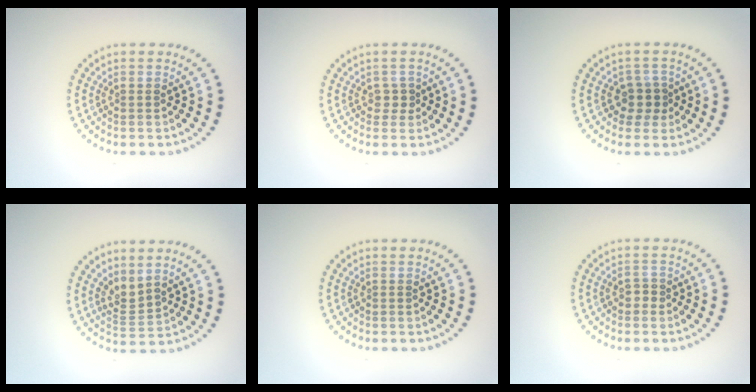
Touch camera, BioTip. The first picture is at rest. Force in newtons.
{"total": 1.1, "press": 0.9, "slide": 0.6}
{"total": 2.0, "press": 1.6, "slide": 1.1}
{"total": 2.2, "press": 1.5, "slide": 1.6}
{"total": 0.0}
{"total": 1.0, "press": 1.0, "slide": 0.2}